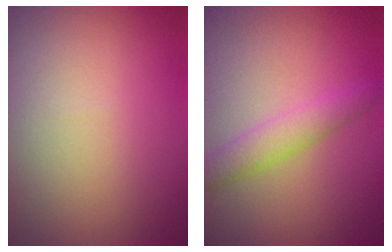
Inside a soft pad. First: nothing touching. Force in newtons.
{"total": 2.7, "press": 2.7, "slide": 0.1}